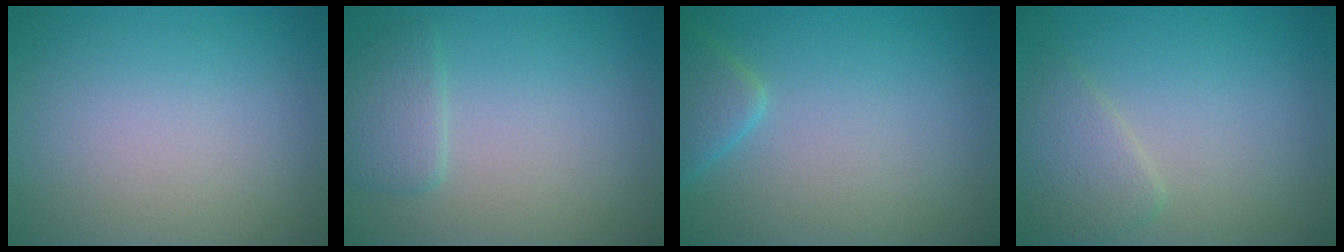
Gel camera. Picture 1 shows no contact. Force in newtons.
{"total": 2.0, "press": 2.0, "slide": 0.3}
{"total": 2.3, "press": 2.2, "slide": 0.2}
{"total": 2.5, "press": 2.5, "slide": 0.0}